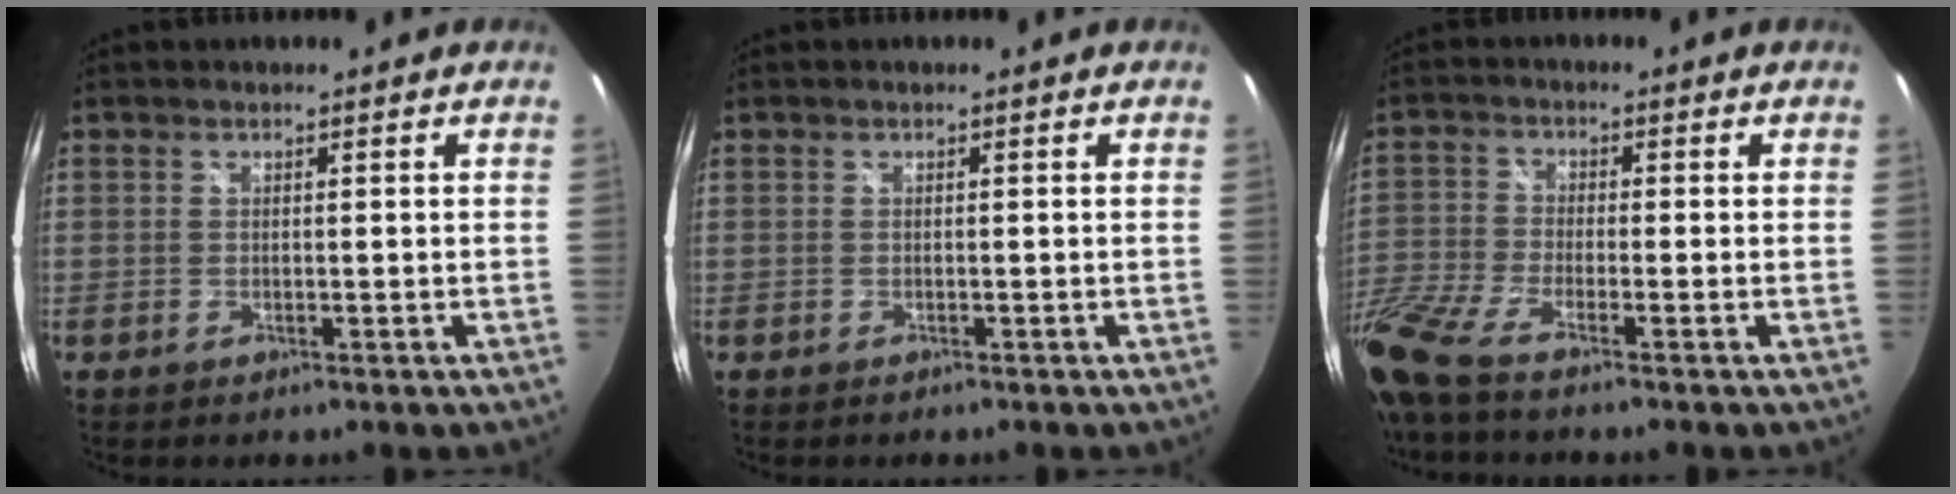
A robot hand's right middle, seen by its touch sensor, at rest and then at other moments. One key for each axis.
{"total": 0.0}
{"total": 10.4, "fx": -8.2, "fy": 1.0, "fz": 6.3, "tx": -0.155, "ty": -0.031, "tz": -0.170}